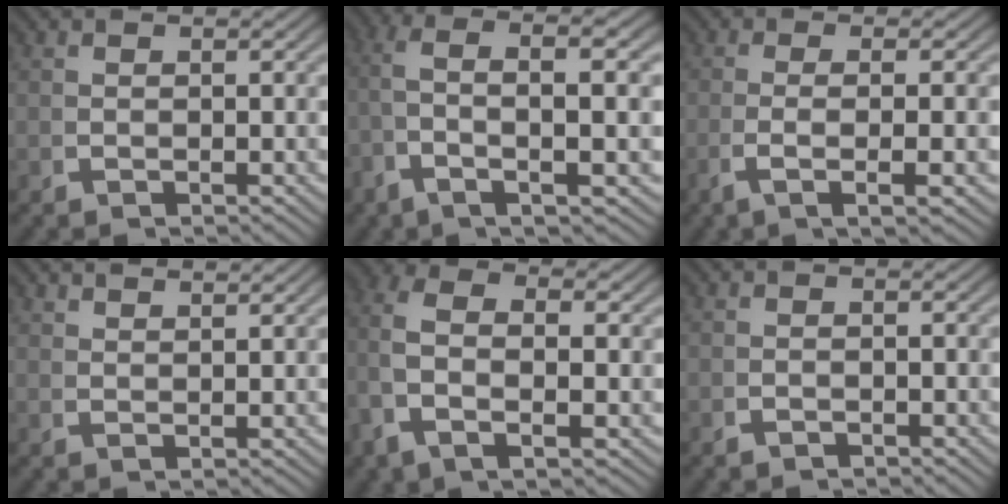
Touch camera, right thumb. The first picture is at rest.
{"total": 7.1, "force": [0.7, 1.8, 6.8], "torque": [-0.142, -0.001, 0.017]}
{"total": 3.7, "force": [-0.6, 0.5, 3.6], "torque": [-0.076, 0.000, -0.009]}
{"total": 2.5, "force": [2.4, -0.4, 0.3], "torque": [0.005, 0.006, 0.047]}
{"total": 5.1, "force": [0.9, 2.3, 4.5], "torque": [-0.113, -0.006, 0.018]}
{"total": 0.8, "force": [-0.8, 0.0, 0.0], "torque": [0.002, 0.000, -0.012]}